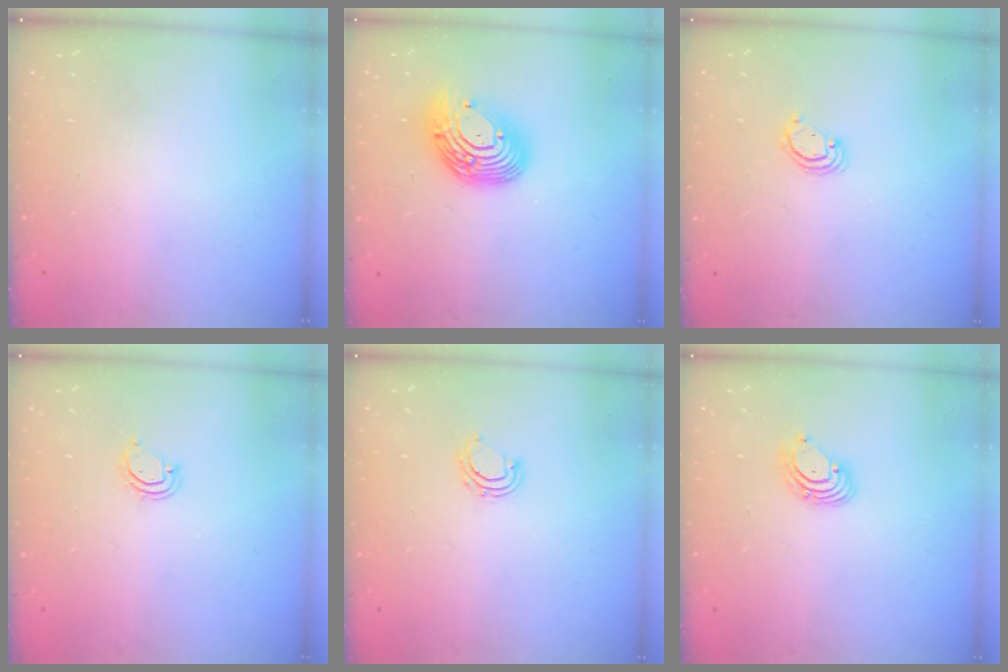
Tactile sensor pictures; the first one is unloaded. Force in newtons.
{"total": 15.0, "press": 14.9, "slide": 1.5}
{"total": 2.6, "press": 2.6, "slide": 0.3}
{"total": 3.6, "press": 3.6, "slide": 0.2}
{"total": 5.7, "press": 5.7, "slide": 0.6}
{"total": 2.7, "press": 2.7, "slide": 0.3}